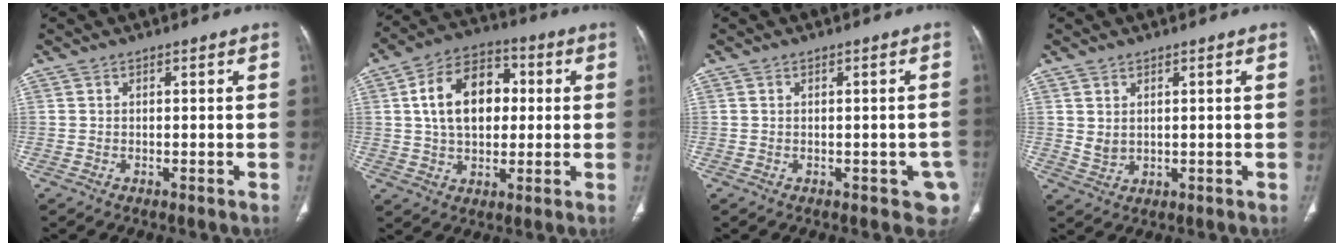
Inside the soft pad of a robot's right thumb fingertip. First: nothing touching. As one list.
[{"total": 14.6, "force": [2.2, 9.8, 10.6], "torque": [-0.150, 0.016, 0.028]}, {"total": 4.6, "force": [-1.0, 2.5, 3.7], "torque": [-0.020, -0.001, -0.007]}, {"total": 2.6, "force": [1.0, 1.7, 1.6], "torque": [-0.028, -0.010, 0.029]}]